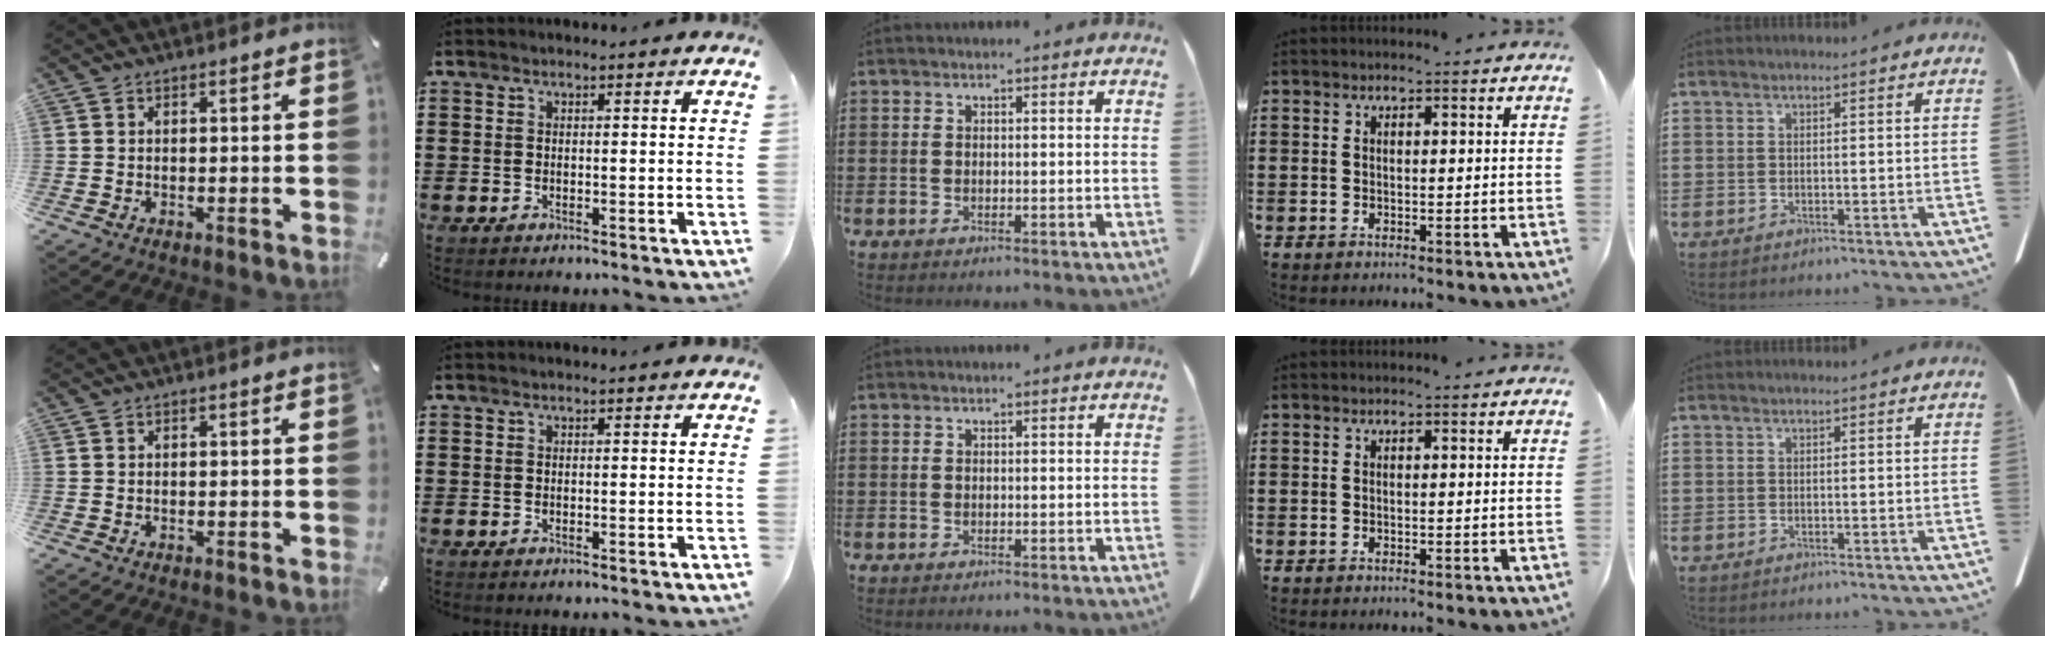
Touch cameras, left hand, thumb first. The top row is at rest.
{}